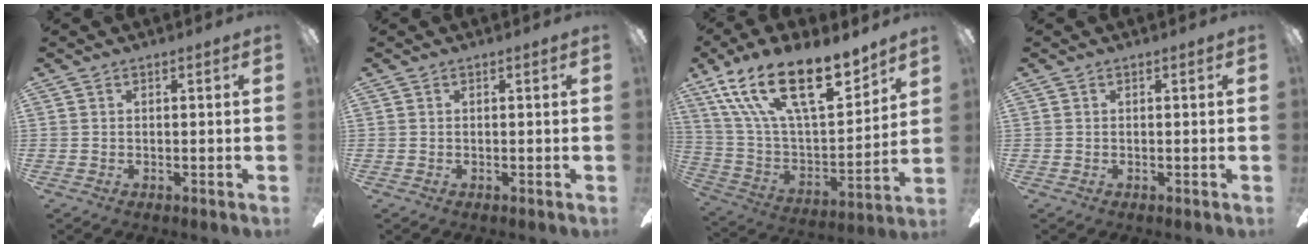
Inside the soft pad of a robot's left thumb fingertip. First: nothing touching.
{"total": 0.0}
{"total": 24.0, "force": [15.8, 9.3, 15.4], "torque": [-0.279, -0.098, 0.276]}
{"total": 0.0}